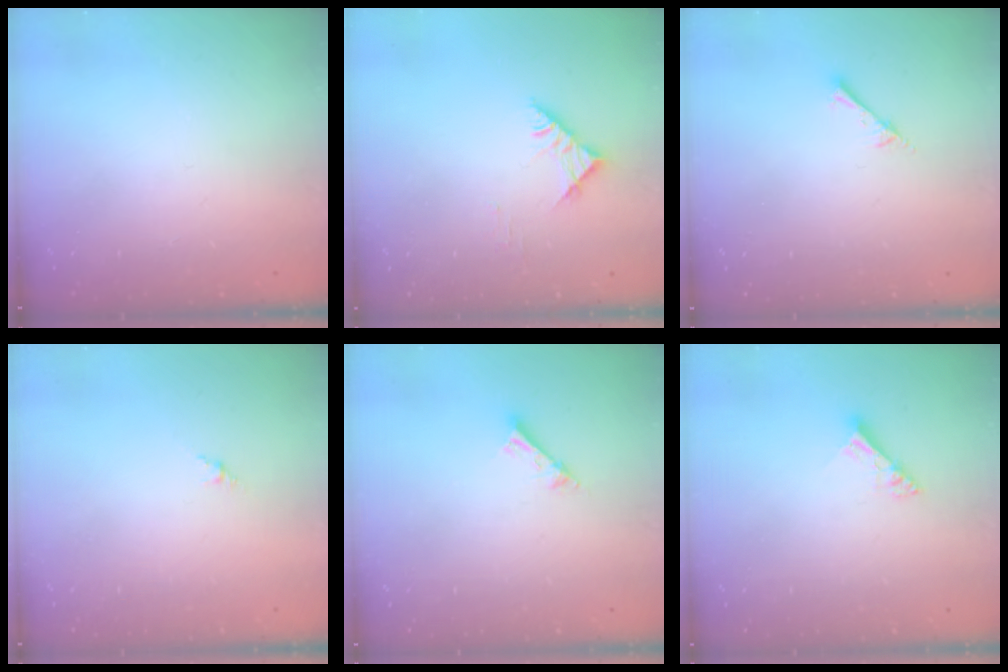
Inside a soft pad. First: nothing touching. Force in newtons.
{"total": 5.3, "press": 5.3, "slide": 0.2}
{"total": 2.4, "press": 2.4, "slide": 0.2}
{"total": 1.5, "press": 1.4, "slide": 0.6}
{"total": 4.3, "press": 4.3, "slide": 0.3}
{"total": 5.5, "press": 5.5, "slide": 0.1}